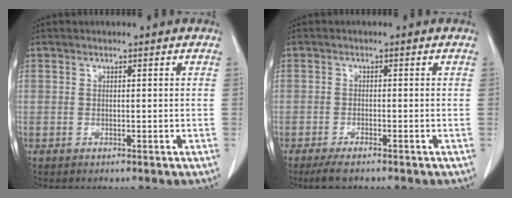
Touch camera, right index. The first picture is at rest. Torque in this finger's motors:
{"motor_torque": [0.27, -0.24, 0.12, 0.04]}